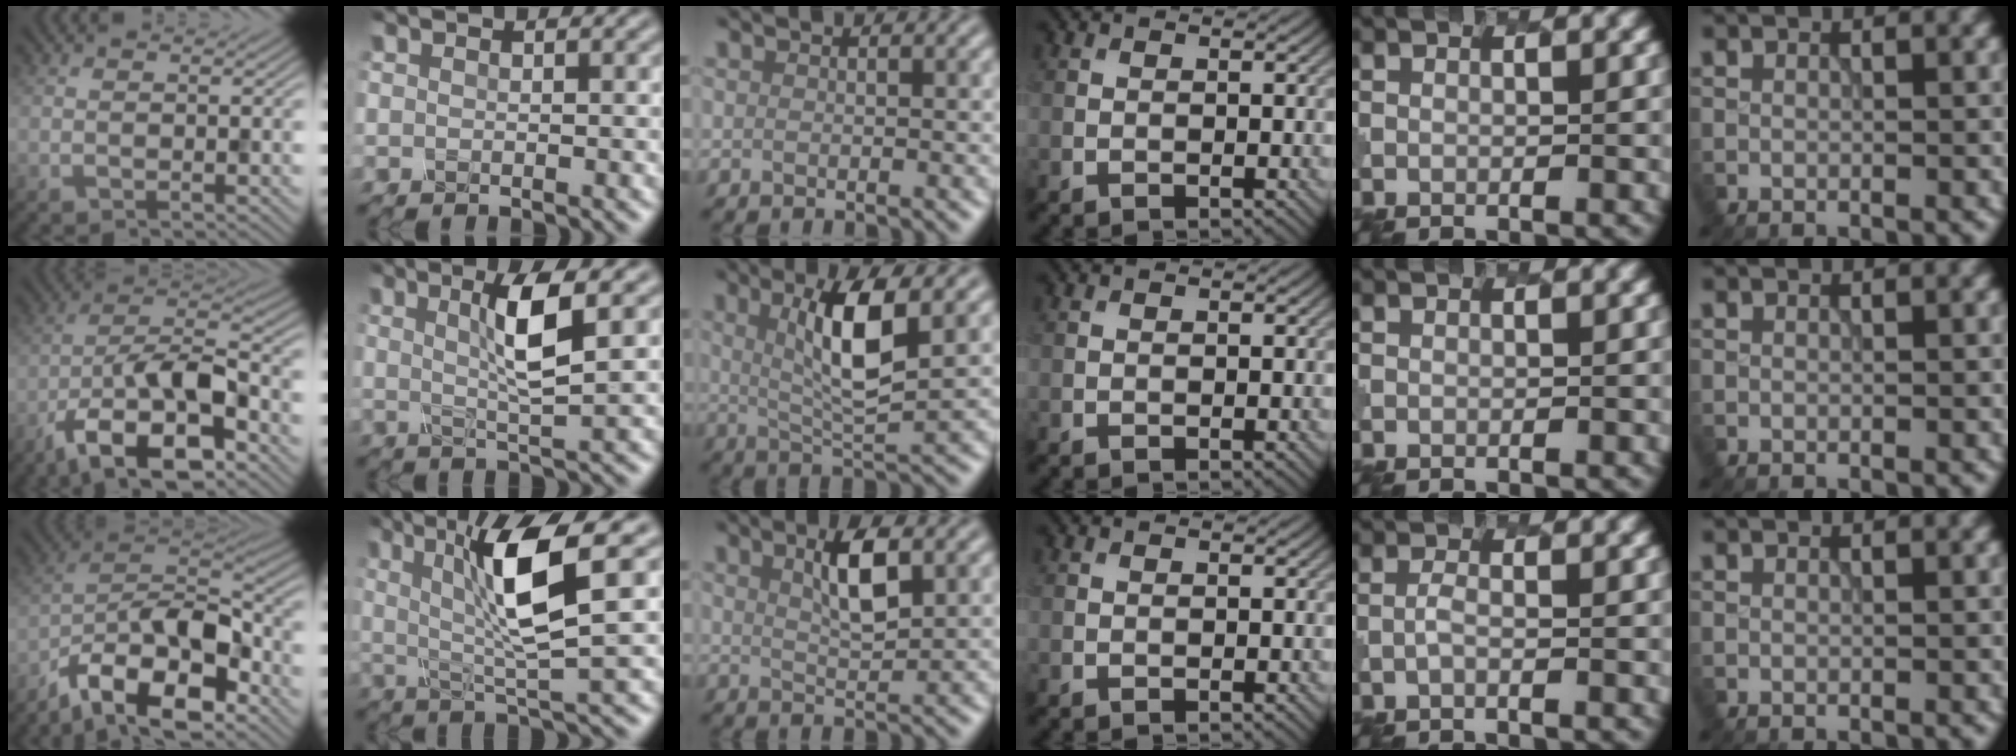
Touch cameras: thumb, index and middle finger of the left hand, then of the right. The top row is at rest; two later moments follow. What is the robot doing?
{"motion": "twist", "object": "rubiks cube"}